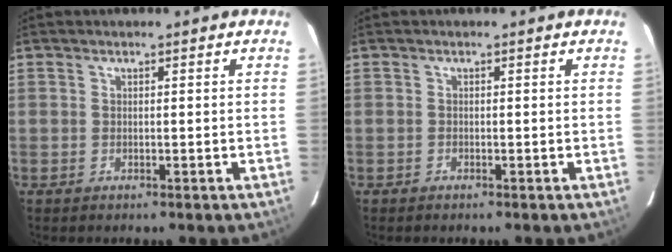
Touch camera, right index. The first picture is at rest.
{"total": 0.0}